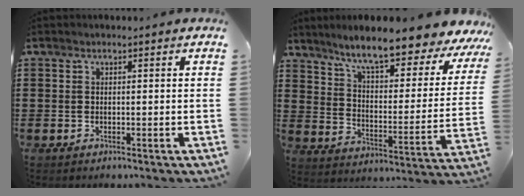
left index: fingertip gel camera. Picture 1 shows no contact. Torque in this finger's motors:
{"motor_torque": [2.14, 0.00, 1.05, 0.21]}